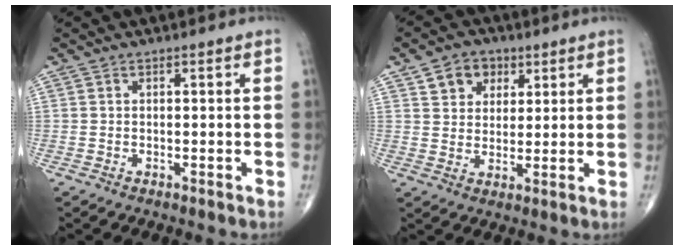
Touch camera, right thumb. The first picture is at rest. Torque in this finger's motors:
{"motor_torque": [-0.33, 0.46, -0.34, -0.06, -0.05]}